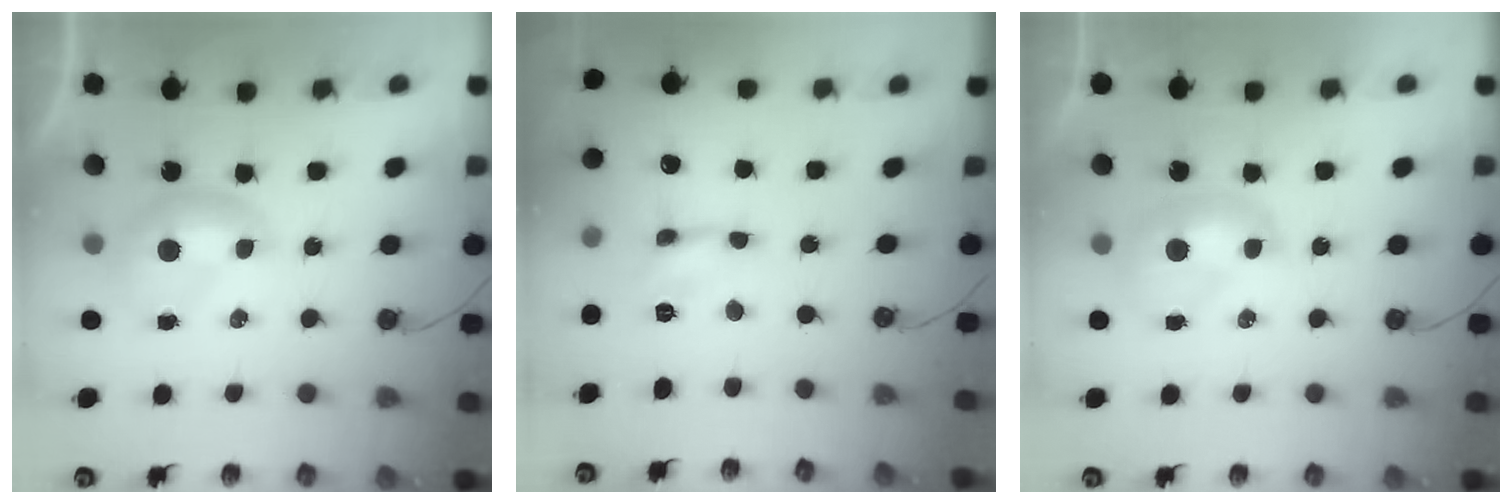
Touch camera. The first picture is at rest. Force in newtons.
{"total": 1.4, "press": 1.4, "slide": 0.2}
{"total": 1.4, "press": 1.4, "slide": 0.3}